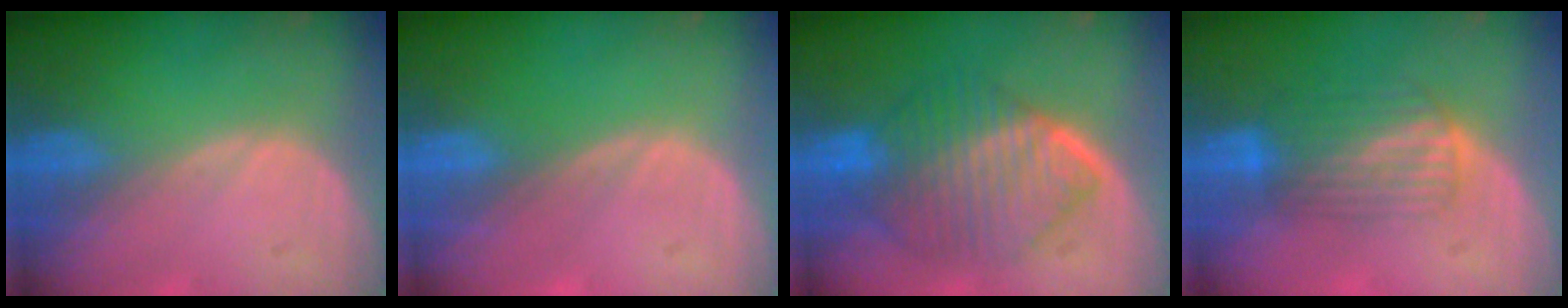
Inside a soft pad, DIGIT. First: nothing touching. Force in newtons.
{"total": 0.0}
{"total": 9.5, "press": 9.5, "slide": 0.7}
{"total": 6.8, "press": 5.9, "slide": 3.4}